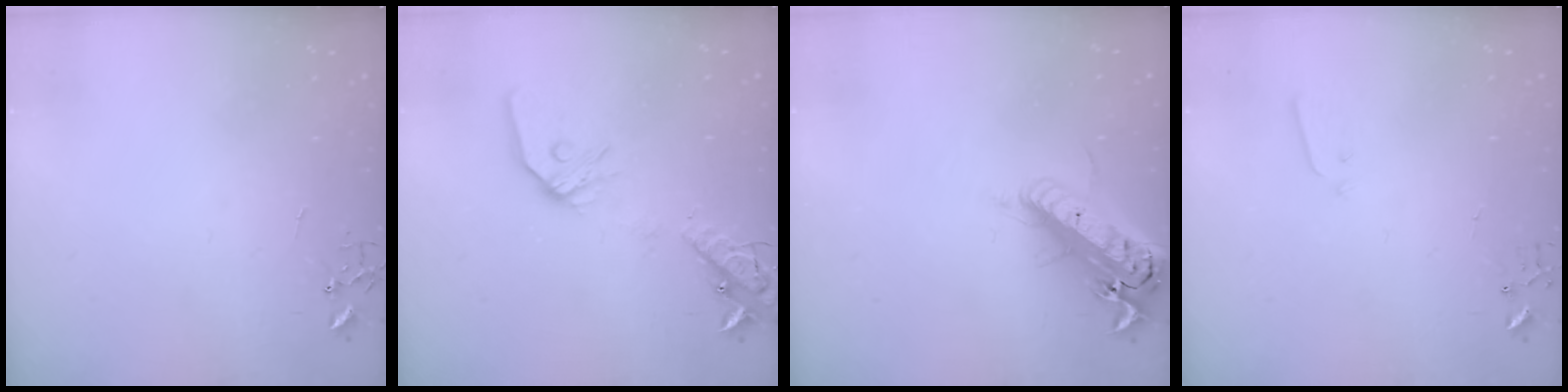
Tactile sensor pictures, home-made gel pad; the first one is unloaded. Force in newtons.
{"total": 15.2, "press": 14.9, "slide": 3.0}
{"total": 19.3, "press": 18.8, "slide": 4.3}
{"total": 2.1, "press": 2.0, "slide": 0.4}